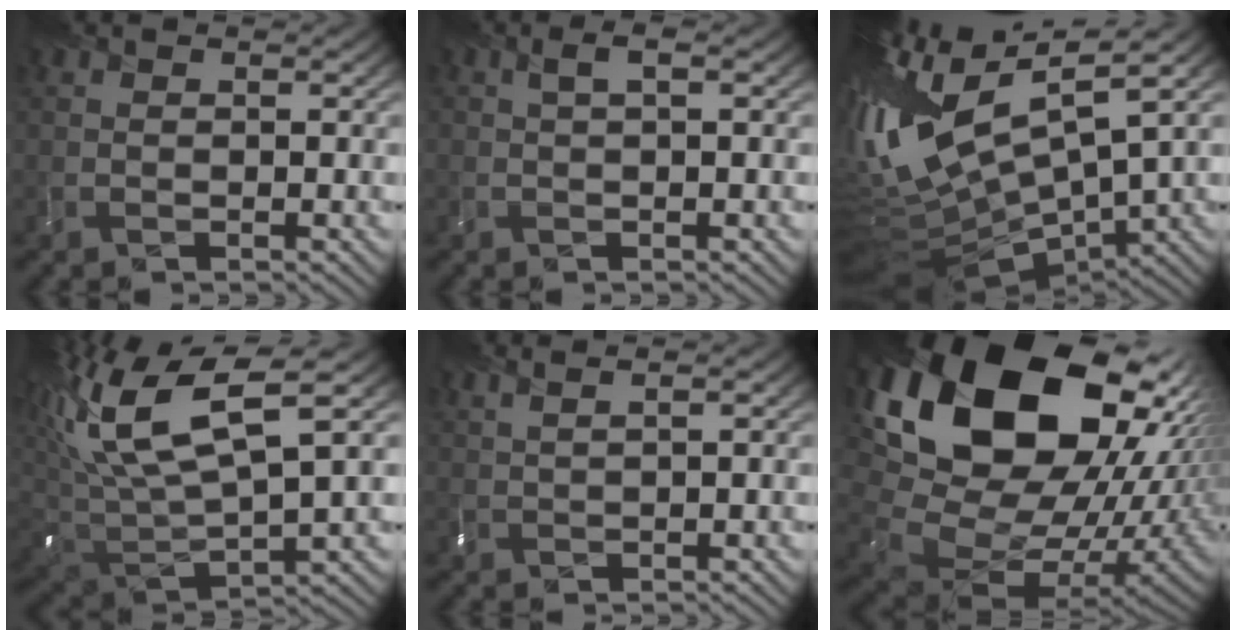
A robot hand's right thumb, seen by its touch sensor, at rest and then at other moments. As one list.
[{"total": 1.5, "force": [0.3, 0.4, 1.4], "torque": [-0.024, 0.005, 0.005]}, {"total": 16.7, "force": [3.0, 5.9, 15.4], "torque": [-0.317, -0.011, 0.088]}, {"total": 15.5, "force": [5.5, 6.7, 12.9], "torque": [-0.310, 0.013, 0.108]}, {"total": 2.7, "force": [1.9, 0.8, 1.7], "torque": [-0.027, 0.013, 0.020]}, {"total": 21.7, "force": [7.8, 15.0, 13.6], "torque": [-0.288, -0.017, 0.183]}]